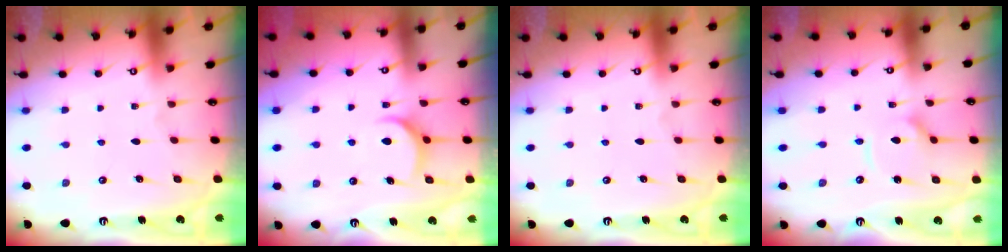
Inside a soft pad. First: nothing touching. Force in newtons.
{"total": 7.3, "press": 7.2, "slide": 0.8}
{"total": 0.0}
{"total": 7.1, "press": 7.1, "slide": 0.8}